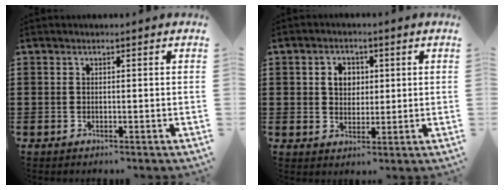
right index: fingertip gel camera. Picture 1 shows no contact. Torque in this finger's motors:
{"motor_torque": [0.55, 0.43, 0.44, 0.06]}